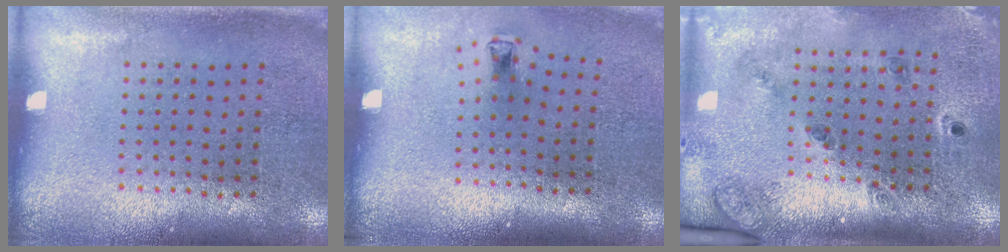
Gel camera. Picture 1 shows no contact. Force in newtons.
{"total": 0.7, "press": 0.3, "slide": 0.7}
{"total": 1.7, "press": 1.6, "slide": 0.5}